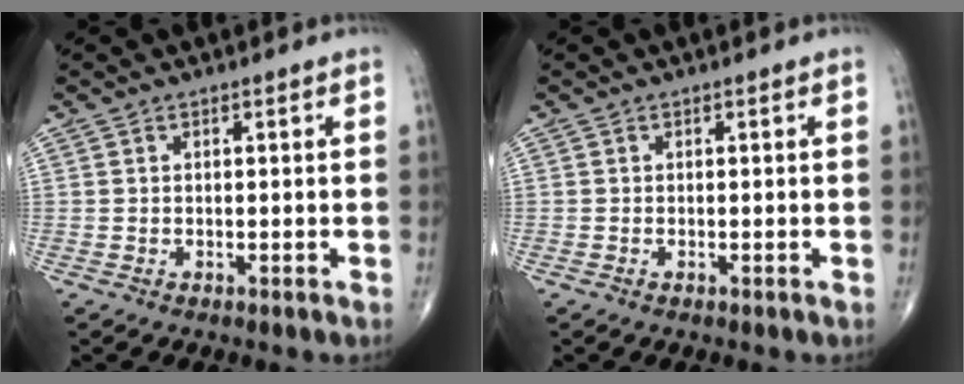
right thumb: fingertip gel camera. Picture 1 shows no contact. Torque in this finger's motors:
{"motor_torque": [-0.32, 0.09, -0.31, -0.18, -0.01]}